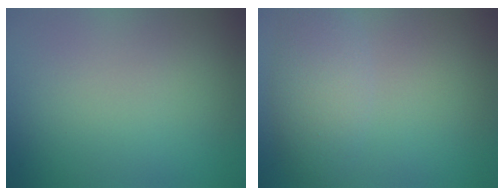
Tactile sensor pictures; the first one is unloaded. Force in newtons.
{"total": 3.5, "press": 3.5, "slide": 0.3}